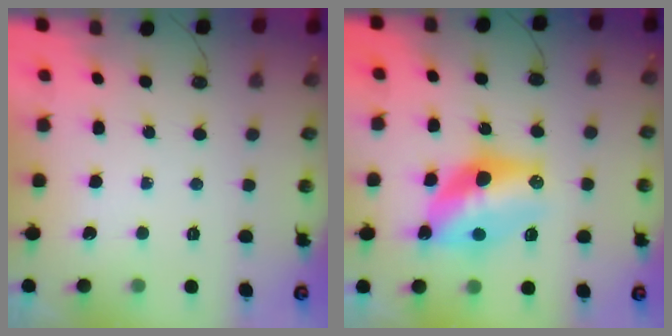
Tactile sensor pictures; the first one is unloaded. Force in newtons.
{"total": 13.6, "press": 13.5, "slide": 1.2}